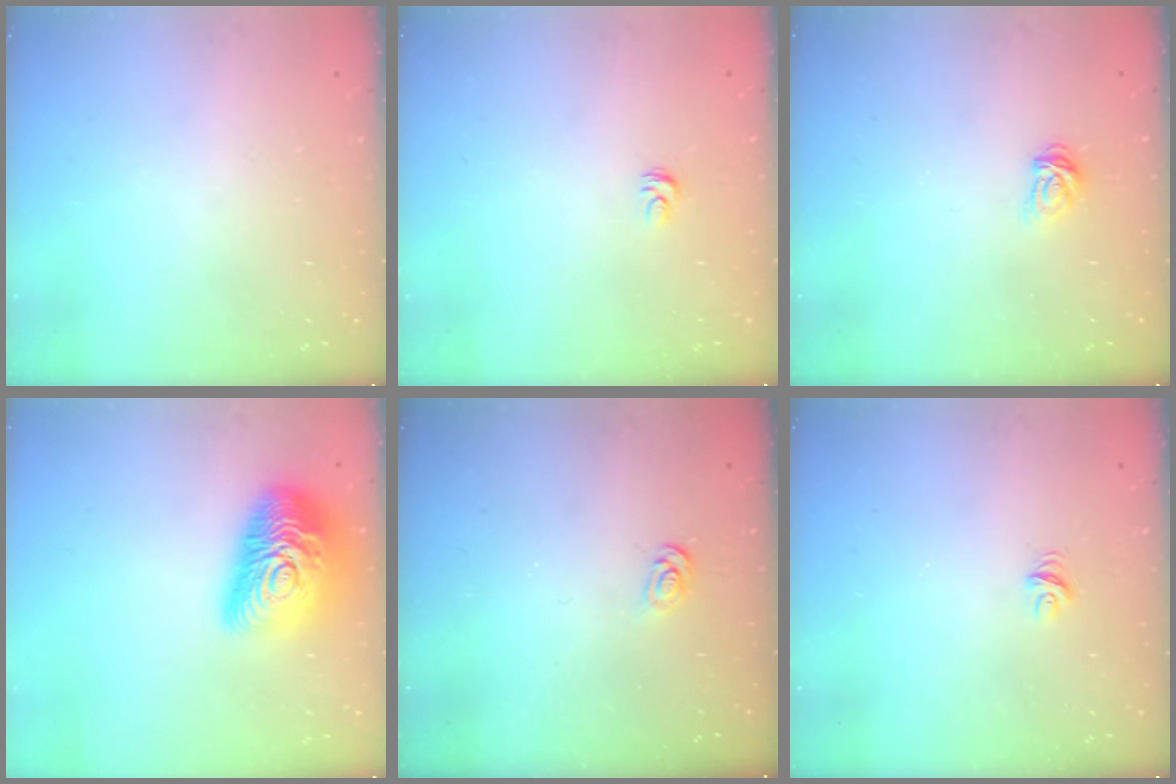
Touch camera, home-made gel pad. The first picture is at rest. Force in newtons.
{"total": 2.7, "press": 2.7, "slide": 0.2}
{"total": 5.2, "press": 5.2, "slide": 0.6}
{"total": 19.6, "press": 19.5, "slide": 1.0}
{"total": 2.5, "press": 2.5, "slide": 0.3}
{"total": 4.5, "press": 4.4, "slide": 0.5}